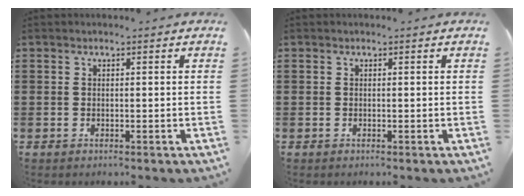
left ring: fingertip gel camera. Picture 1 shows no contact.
{"total": 0.0}